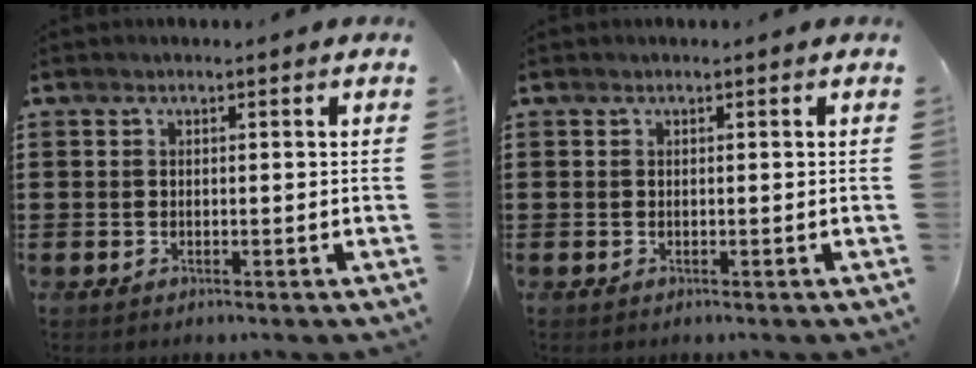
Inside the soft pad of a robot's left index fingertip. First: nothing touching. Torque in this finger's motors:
{"motor_torque": [0.01, 0.04, 0.00, 0.00]}